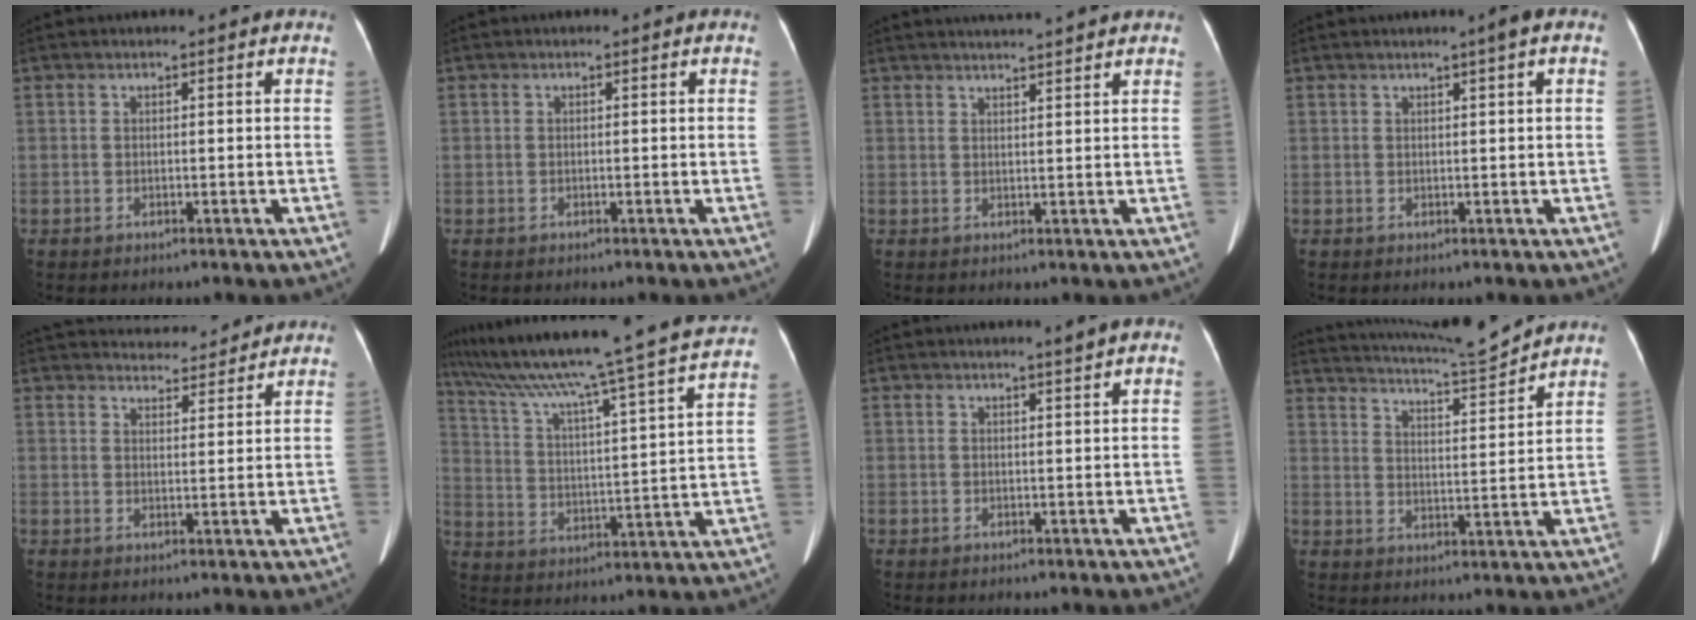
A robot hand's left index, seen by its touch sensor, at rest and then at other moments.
{"total": 0.0}
{"total": 6.1, "force": [5.8, -0.3, 2.0], "torque": [-0.033, 0.022, 0.074]}
{"total": 1.5, "force": [0.8, -0.2, 1.3], "torque": [-0.021, 0.001, 0.012]}
{"total": 9.3, "force": [9.0, 1.9, 1.6], "torque": [-0.016, 0.012, 0.122]}
{"total": 27.5, "force": [23.3, -1.2, 14.5], "torque": [-0.244, -0.027, 0.331]}
{"total": 1.3, "force": [1.0, -0.3, 0.8], "torque": [-0.011, -0.001, 0.017]}
{"total": 11.3, "force": [10.8, -1.6, 2.7], "torque": [-0.053, -0.021, 0.171]}